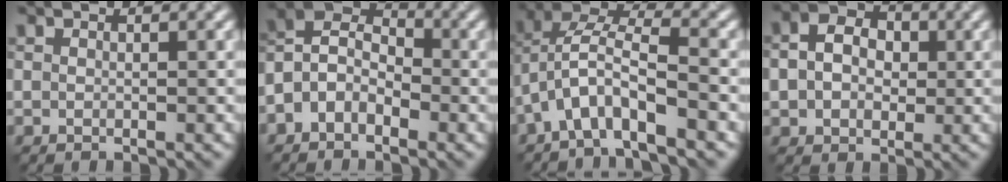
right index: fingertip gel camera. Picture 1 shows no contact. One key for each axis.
{"total": 5.5, "fx": -1.9, "fy": 3.9, "fz": 3.4, "tx": -0.062, "ty": 0.018, "tz": -0.040}
{"total": 5.7, "fx": -2.9, "fy": 1.8, "fz": 4.6, "tx": -0.086, "ty": 0.015, "tz": -0.061}
{"total": 6.1, "fx": 0.9, "fy": 4.8, "fz": 3.6, "tx": -0.066, "ty": 0.019, "tz": -0.011}